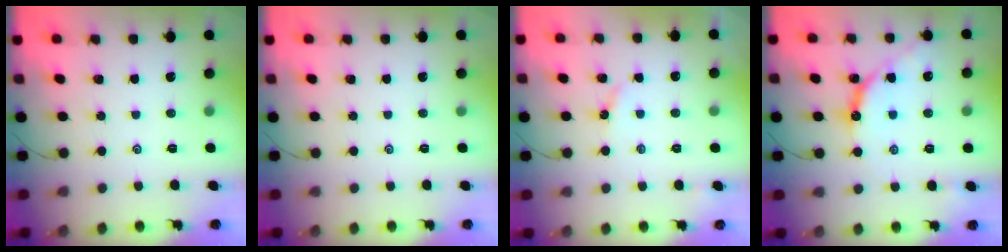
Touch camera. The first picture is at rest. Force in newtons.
{"total": 0.0}
{"total": 2.8, "press": 2.8, "slide": 0.5}
{"total": 10.2, "press": 10.2, "slide": 0.8}